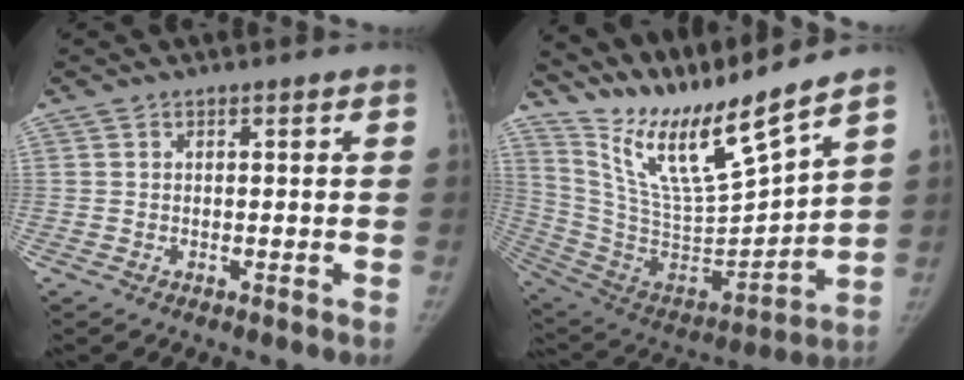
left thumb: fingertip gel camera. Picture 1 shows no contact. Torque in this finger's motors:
{"motor_torque": [1.72, 0.06, 0.94, -1.83, 0.21]}